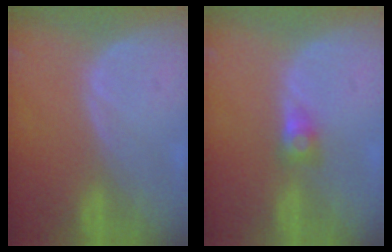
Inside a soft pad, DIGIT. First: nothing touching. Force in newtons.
{"total": 2.6, "press": 2.3, "slide": 1.0}